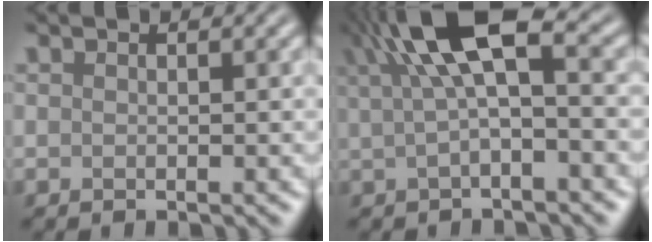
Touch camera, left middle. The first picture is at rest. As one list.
[{"total": 7.7, "force": [2.4, 2.4, 6.9], "torque": [-0.125, 0.019, 0.032]}]